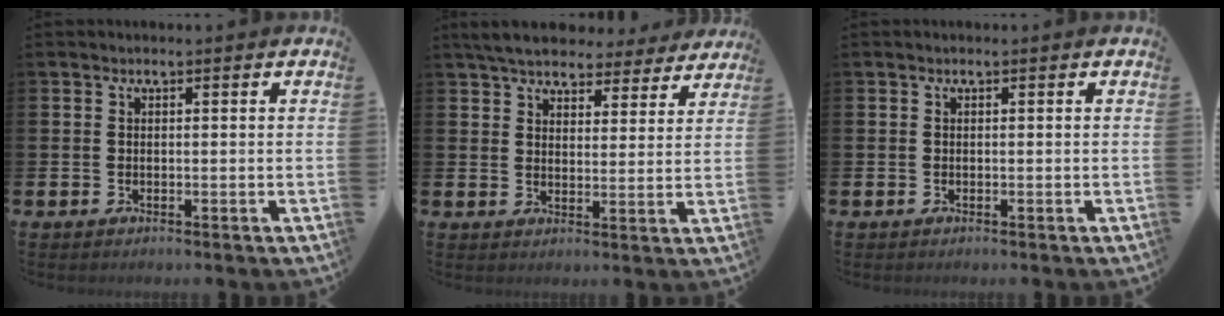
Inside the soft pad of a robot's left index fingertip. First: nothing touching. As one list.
[{"total": 6.2, "force": [5.8, 1.7, 1.2], "torque": [-0.040, -0.029, 0.104]}, {"total": 0.0}]